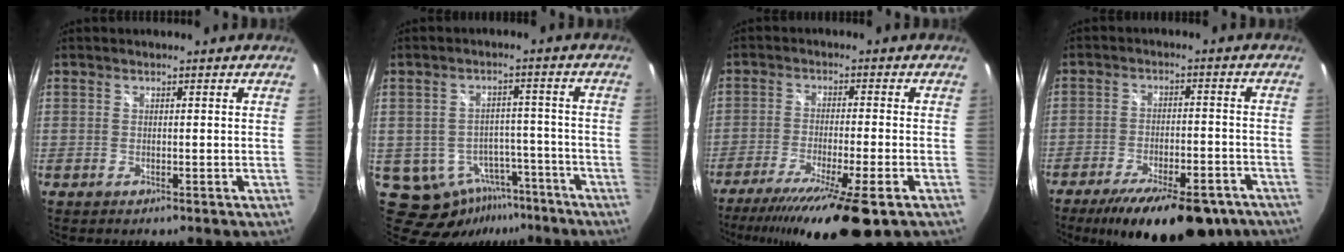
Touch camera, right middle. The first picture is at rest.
{"total": 11.1, "force": [-6.3, 8.1, 4.2], "torque": [-0.090, 0.015, -0.061]}
{"total": 16.9, "force": [-12.1, 1.3, 11.7], "torque": [-0.217, -0.047, -0.194]}
{"total": 19.6, "force": [-14.2, 7.0, 11.5], "torque": [-0.201, -0.032, -0.197]}